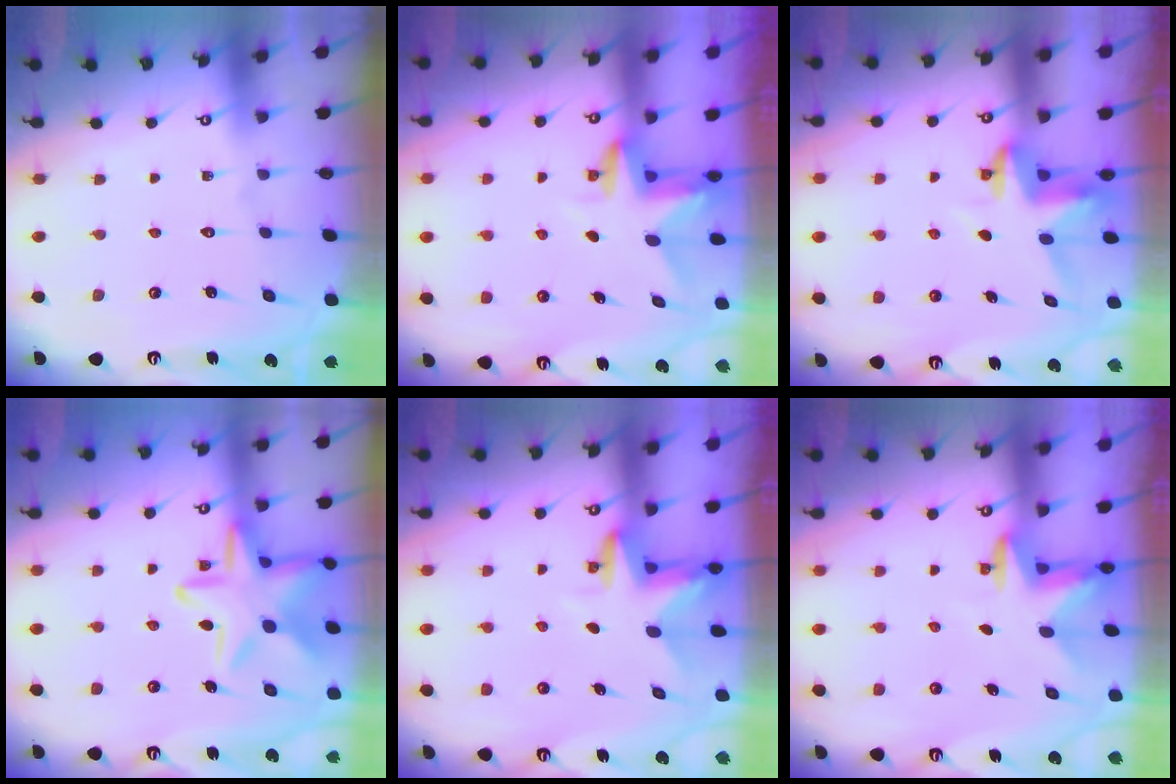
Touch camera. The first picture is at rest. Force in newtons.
{"total": 3.1, "press": 3.1, "slide": 0.2}
{"total": 3.9, "press": 3.9, "slide": 0.3}
{"total": 17.7, "press": 17.7, "slide": 1.0}
{"total": 3.8, "press": 3.7, "slide": 0.3}
{"total": 3.0, "press": 2.9, "slide": 0.7}